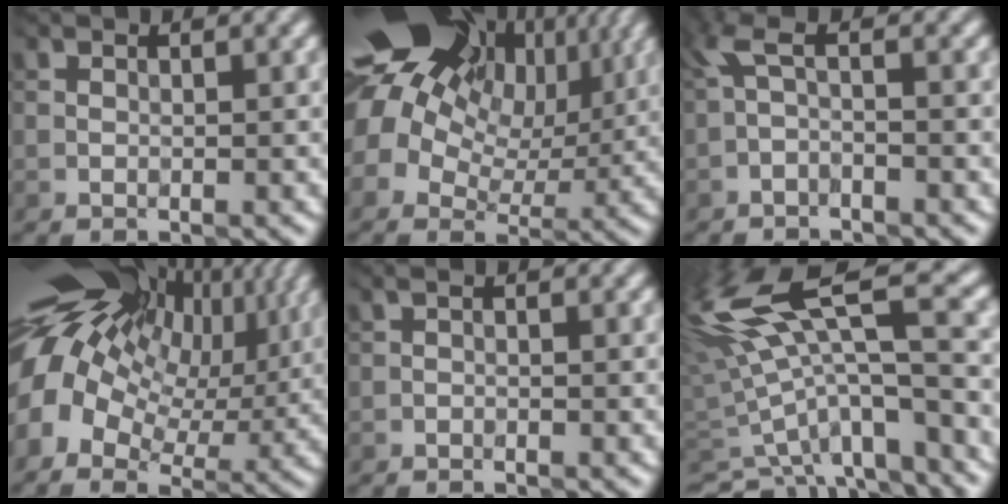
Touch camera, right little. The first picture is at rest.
{"total": 20.7, "force": [7.1, 16.1, 11.0], "torque": [-0.230, 0.044, 0.080]}
{"total": 1.6, "force": [-1.0, 0.2, 1.3], "torque": [-0.033, 0.003, -0.027]}
{"total": 16.3, "force": [3.1, 11.0, 11.6], "torque": [-0.225, 0.012, 0.046]}
{"total": 0.0}
{"total": 11.0, "force": [0.6, 3.6, 10.4], "torque": [-0.203, 0.005, 0.033]}